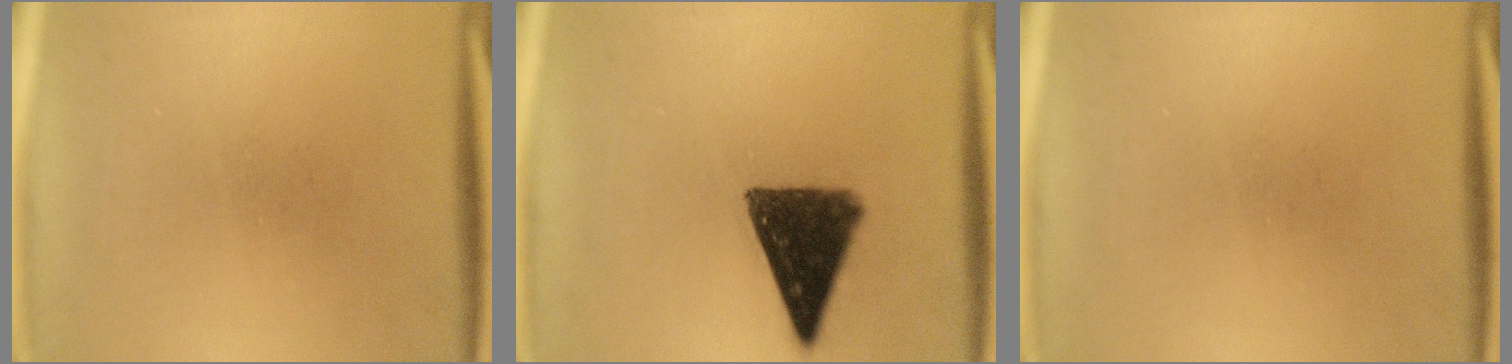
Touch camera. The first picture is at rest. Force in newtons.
{"total": 12.4}
{"total": 0.0}